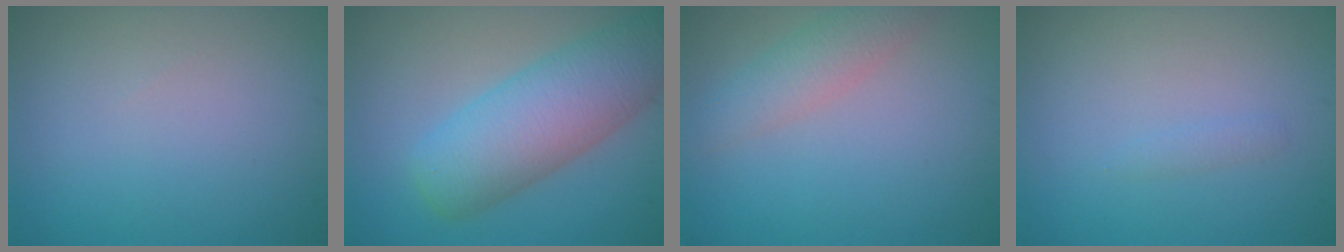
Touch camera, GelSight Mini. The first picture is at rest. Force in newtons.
{"total": 7.8, "press": 7.8, "slide": 0.3}
{"total": 3.0, "press": 3.0, "slide": 0.1}
{"total": 0.7, "press": 0.7, "slide": 0.1}